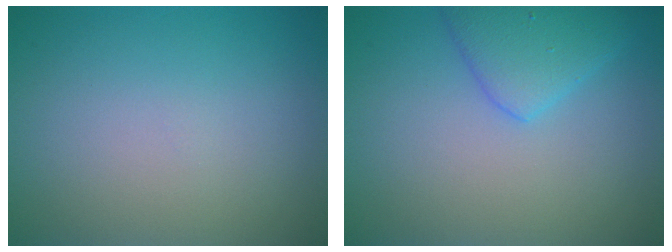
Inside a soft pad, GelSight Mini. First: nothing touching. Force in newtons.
{"total": 3.3, "press": 3.3, "slide": 0.2}